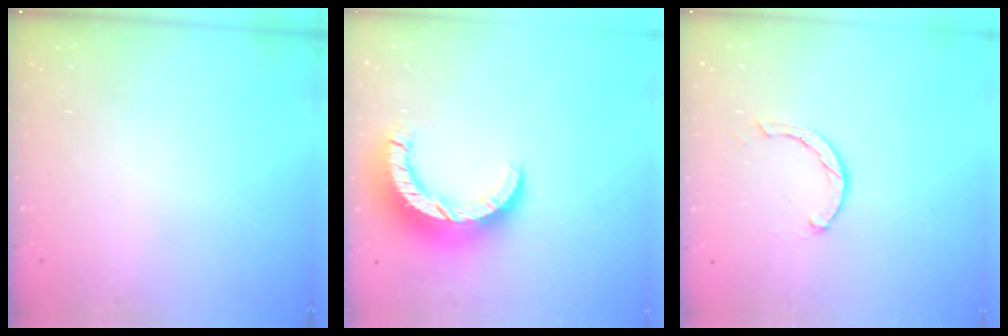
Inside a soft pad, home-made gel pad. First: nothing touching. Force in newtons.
{"total": 12.0, "press": 12.0, "slide": 1.2}
{"total": 2.3, "press": 2.3, "slide": 0.3}